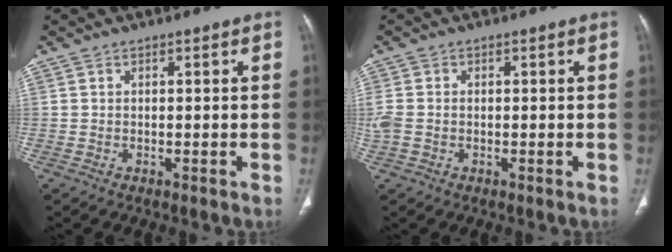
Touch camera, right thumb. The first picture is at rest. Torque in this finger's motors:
{"motor_torque": [0.09, 0.07, 0.62, 0.08, 0.02]}